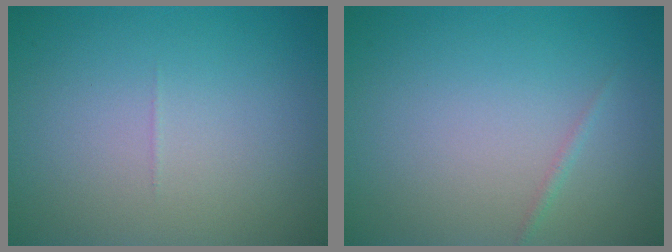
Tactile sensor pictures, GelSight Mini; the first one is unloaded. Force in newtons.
{"total": 0.6, "press": 0.5, "slide": 0.0}